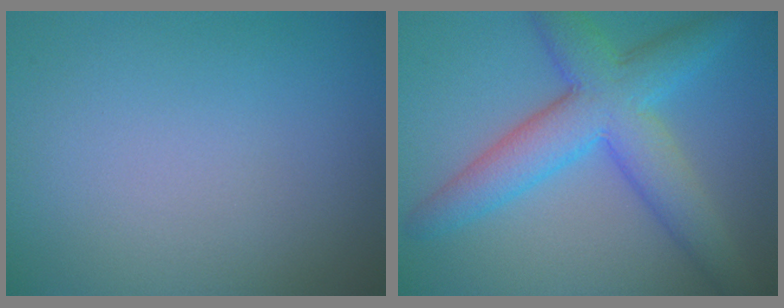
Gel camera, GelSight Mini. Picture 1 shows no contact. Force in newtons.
{"total": 7.2, "press": 7.2, "slide": 0.1}